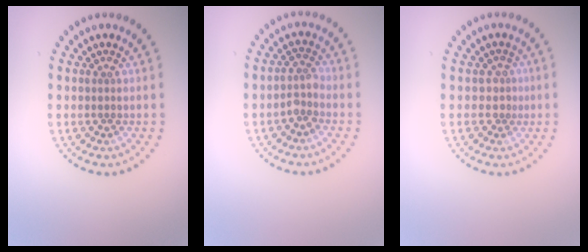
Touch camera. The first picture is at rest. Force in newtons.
{"total": 1.8, "press": 1.4, "slide": 1.2}
{"total": 1.0, "press": 0.6, "slide": 0.8}